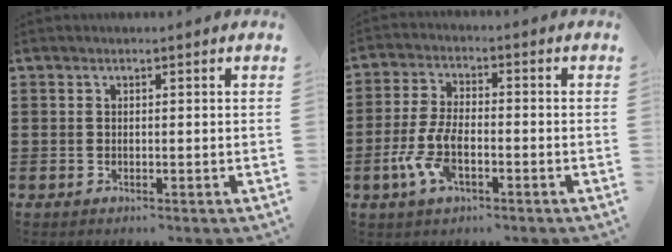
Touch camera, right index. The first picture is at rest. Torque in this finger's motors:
{"motor_torque": [2.14, 0.00, 0.74, 0.21]}